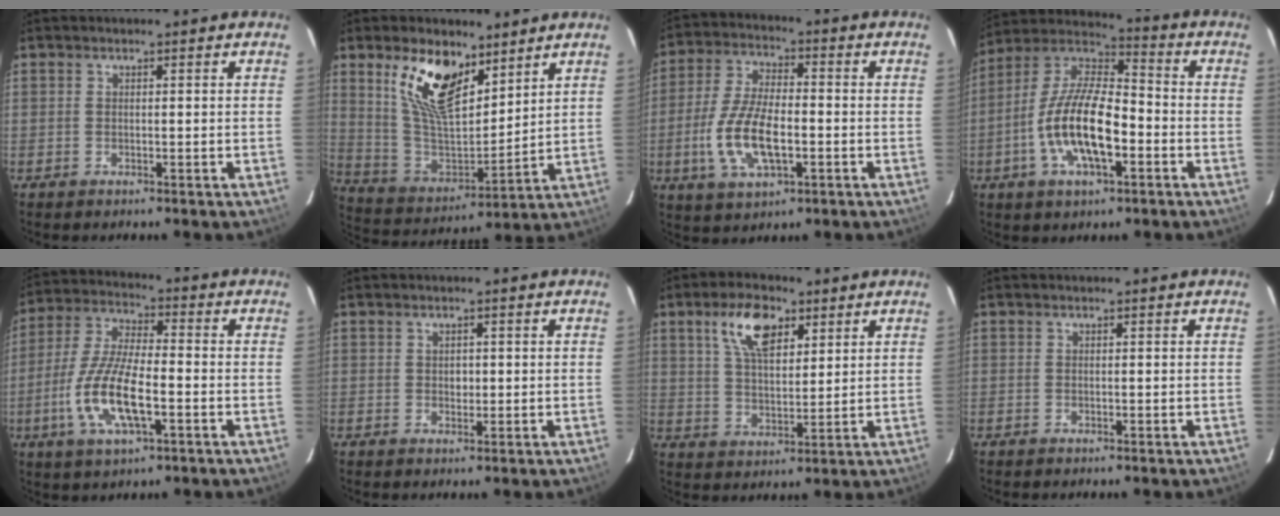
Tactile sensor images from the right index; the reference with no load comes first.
{"total": 16.0, "force": [9.3, 7.3, 10.8], "torque": [-0.211, 0.000, 0.187]}
{"total": 13.1, "force": [-3.2, 5.9, 11.2], "torque": [-0.235, -0.002, -0.056]}
{"total": 16.2, "force": [-4.8, 6.2, 14.2], "torque": [-0.287, -0.001, -0.092]}
{"total": 13.9, "force": [-4.3, 4.5, 12.4], "torque": [-0.261, -0.007, -0.082]}
{"total": 1.5, "force": [0.4, 1.2, 0.8], "torque": [-0.008, 0.003, 0.008]}
{"total": 9.9, "force": [5.2, 4.6, 7.1], "torque": [-0.129, 0.015, 0.096]}
{"total": 0.0}